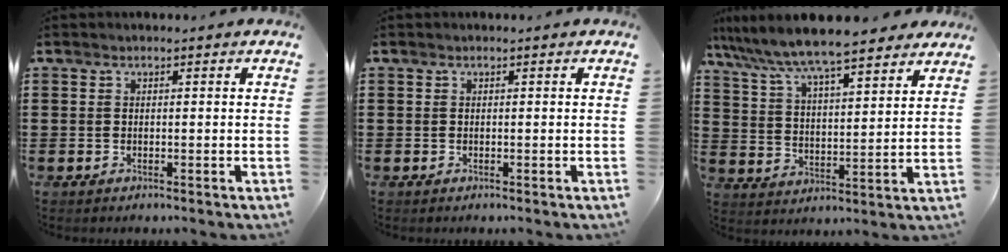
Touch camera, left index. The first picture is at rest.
{"total": 0.0}
{"total": 7.8, "force": [7.1, 0.5, 3.1], "torque": [-0.092, -0.039, 0.120]}